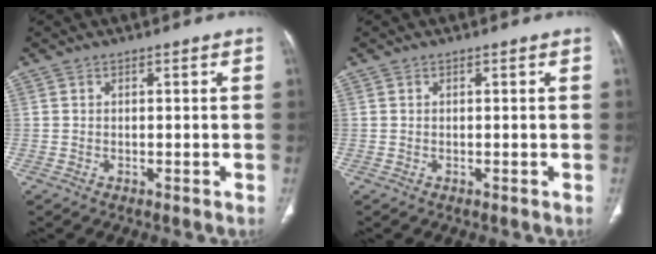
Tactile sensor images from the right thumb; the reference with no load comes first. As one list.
[{"total": 0.0}]